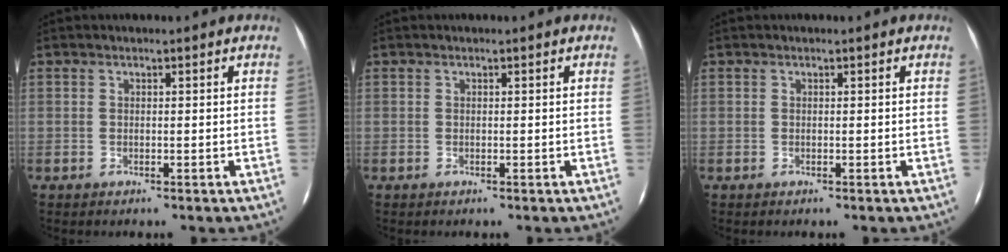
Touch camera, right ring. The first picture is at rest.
{"total": 0.0}
{"total": 0.0}